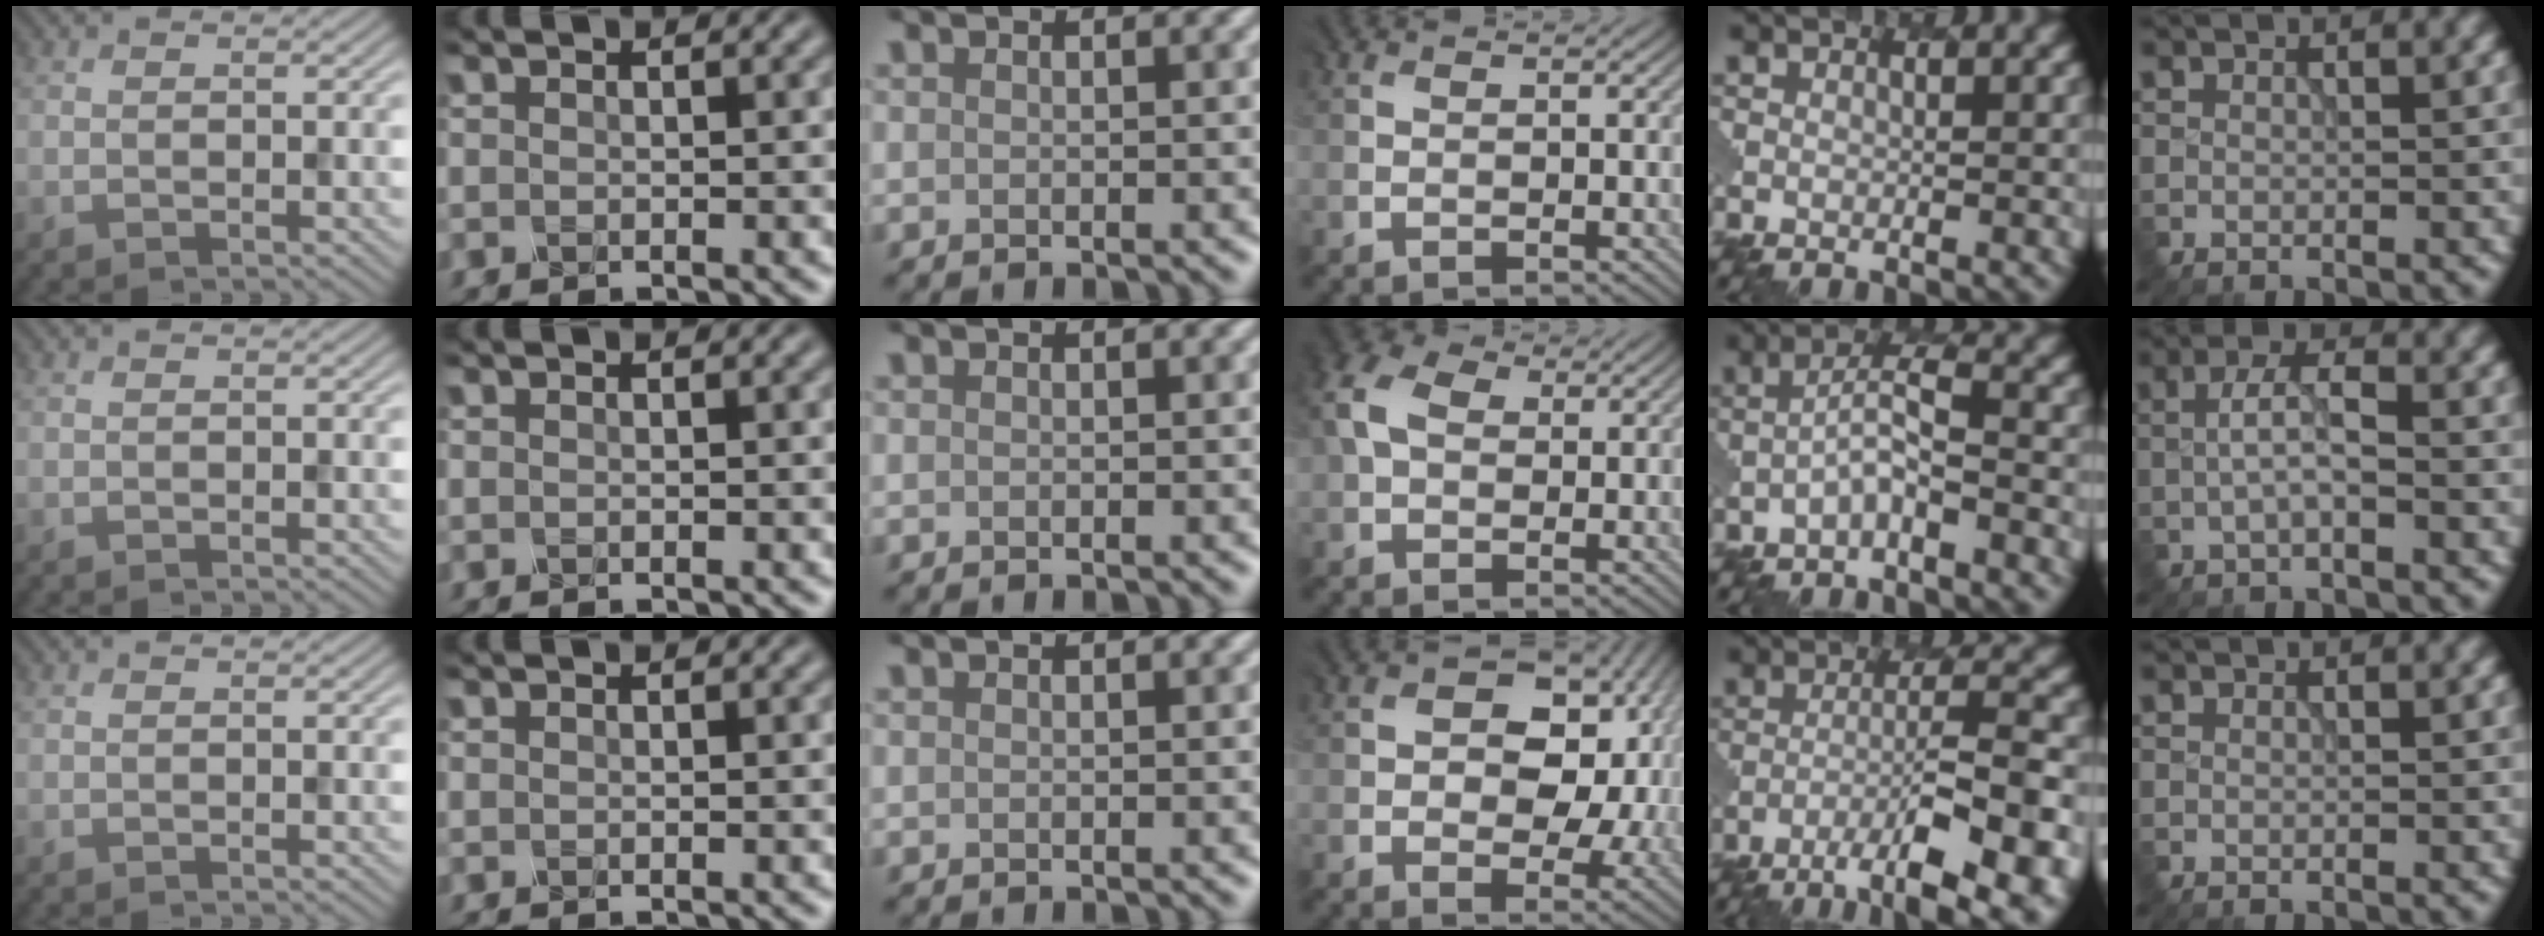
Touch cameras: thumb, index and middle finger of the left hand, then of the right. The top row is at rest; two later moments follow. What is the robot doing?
{"motion": "dispense", "object": "pipette"}